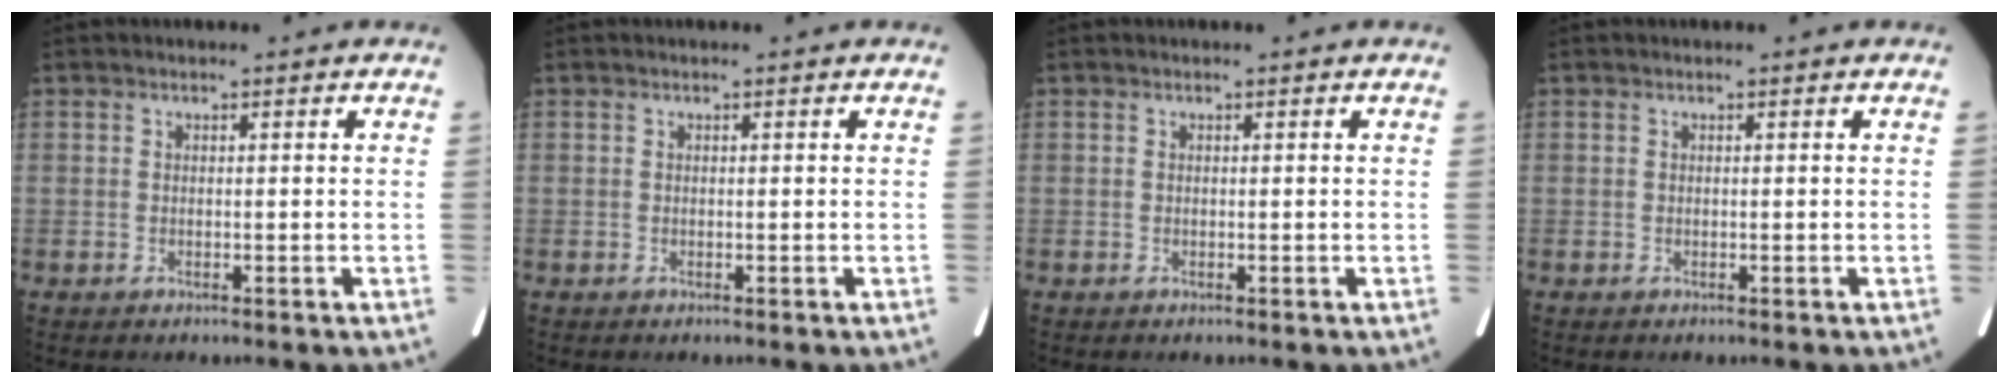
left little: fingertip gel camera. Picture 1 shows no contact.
{"total": 0.0}
{"total": 0.0}
{"total": 0.0}